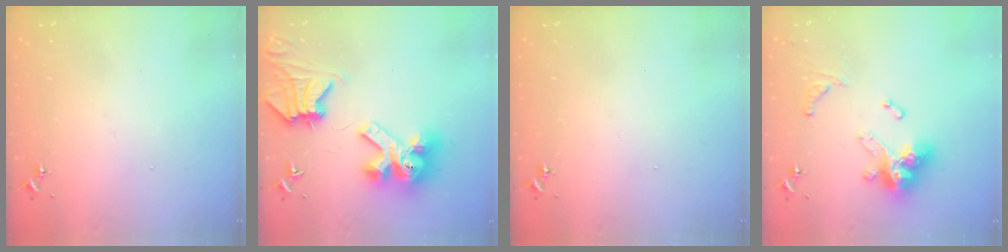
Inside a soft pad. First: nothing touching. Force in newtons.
{"total": 13.7, "press": 13.6, "slide": 1.6}
{"total": 0.0}
{"total": 17.3, "press": 17.2, "slide": 1.6}